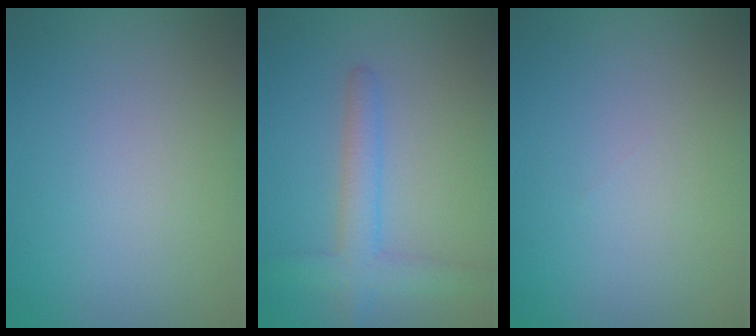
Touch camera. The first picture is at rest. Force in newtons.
{"total": 3.4, "press": 3.4, "slide": 0.1}
{"total": 0.0}